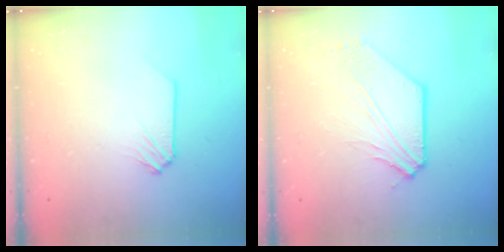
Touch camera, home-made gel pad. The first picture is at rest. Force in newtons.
{"total": 8.0, "press": 7.8, "slide": 1.3}